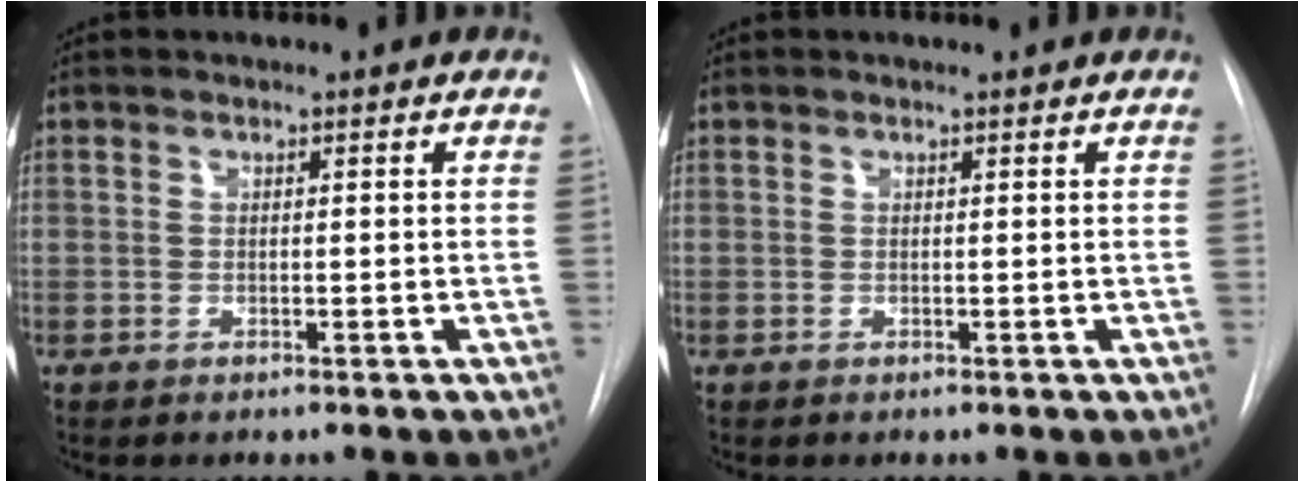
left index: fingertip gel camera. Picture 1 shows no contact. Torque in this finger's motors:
{"motor_torque": [0.04, -0.03, 0.00, -0.01]}